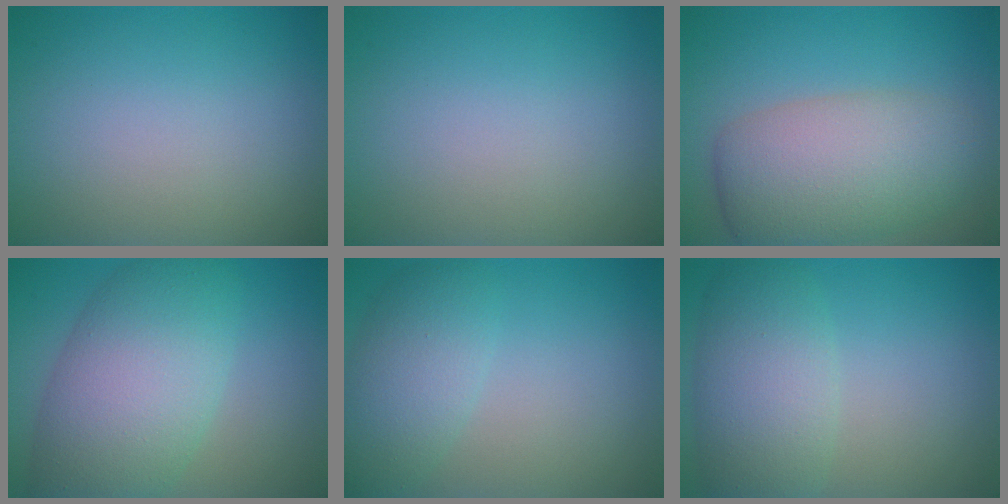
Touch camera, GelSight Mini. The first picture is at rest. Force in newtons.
{"total": 0.0}
{"total": 7.5, "press": 7.5, "slide": 0.4}
{"total": 9.4, "press": 9.4, "slide": 0.3}
{"total": 4.2, "press": 4.2, "slide": 0.2}
{"total": 5.6, "press": 5.5, "slide": 0.4}